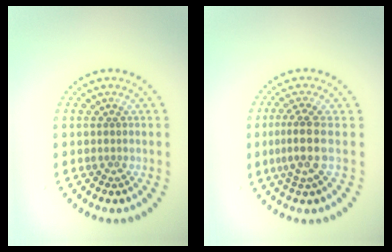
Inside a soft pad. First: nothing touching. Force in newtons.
{"total": 2.9, "press": 2.2, "slide": 1.9}